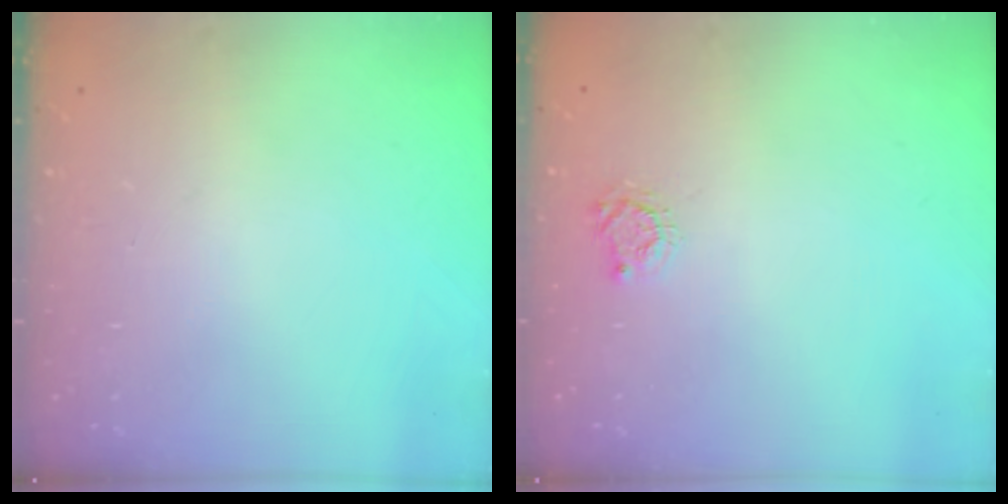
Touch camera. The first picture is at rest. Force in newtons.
{"total": 3.3, "press": 3.2, "slide": 0.4}